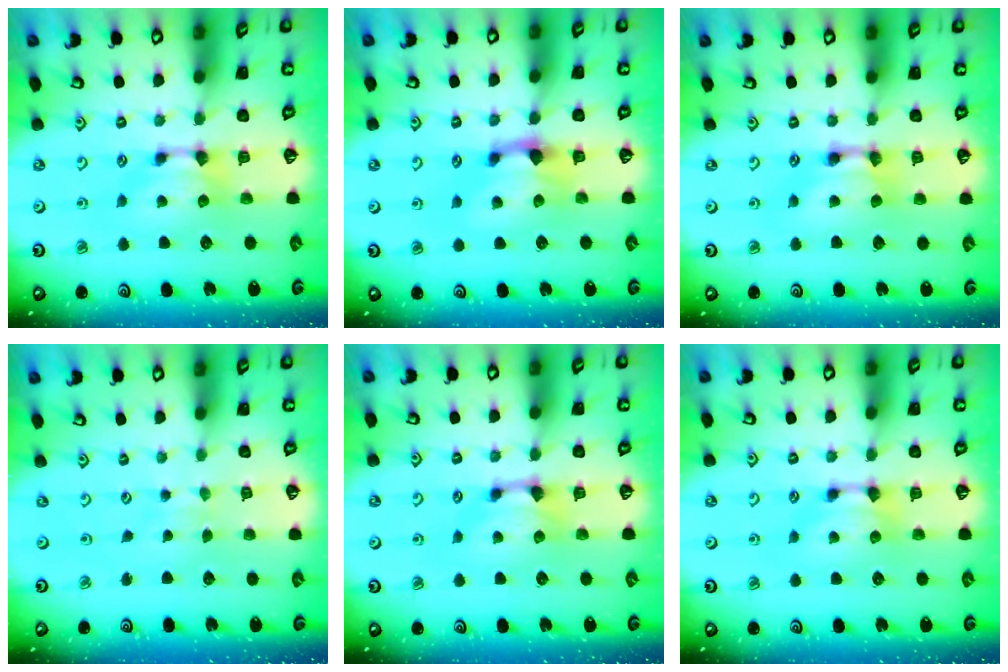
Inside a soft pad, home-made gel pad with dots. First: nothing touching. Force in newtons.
{"total": 1.4, "press": 0.9, "slide": 1.1}
{"total": 2.2, "press": 2.2, "slide": 0.1}
{"total": 4.0, "press": 4.0, "slide": 0.1}
{"total": 0.8, "press": 0.3, "slide": 0.7}
{"total": 0.0}